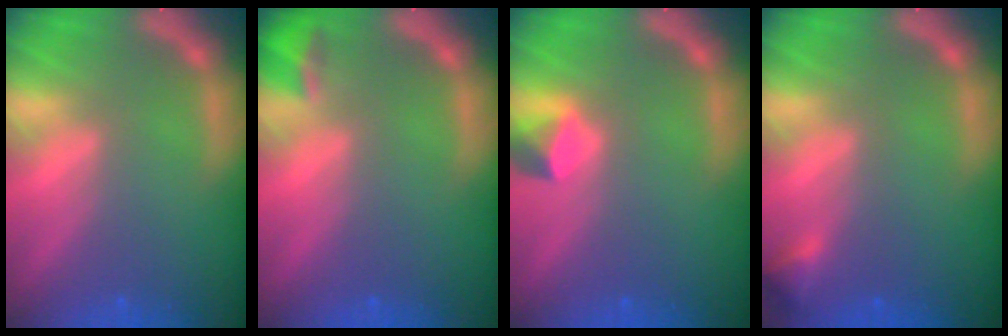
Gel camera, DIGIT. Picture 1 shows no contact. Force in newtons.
{"total": 1.9}
{"total": 1.9}
{"total": 1.4}